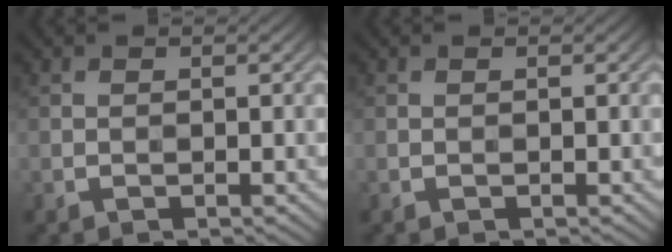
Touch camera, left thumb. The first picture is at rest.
{"total": 0.0}